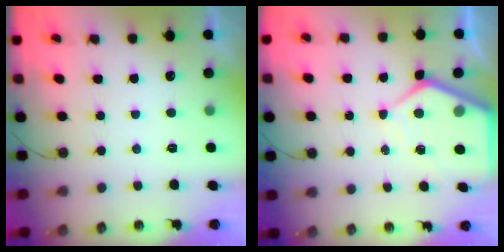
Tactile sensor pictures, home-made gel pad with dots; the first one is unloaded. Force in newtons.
{"total": 8.4, "press": 8.4, "slide": 0.7}